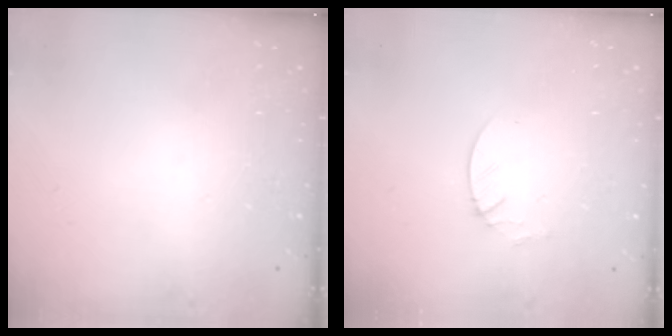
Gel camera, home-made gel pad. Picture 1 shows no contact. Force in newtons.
{"total": 1.9, "press": 1.9, "slide": 0.2}